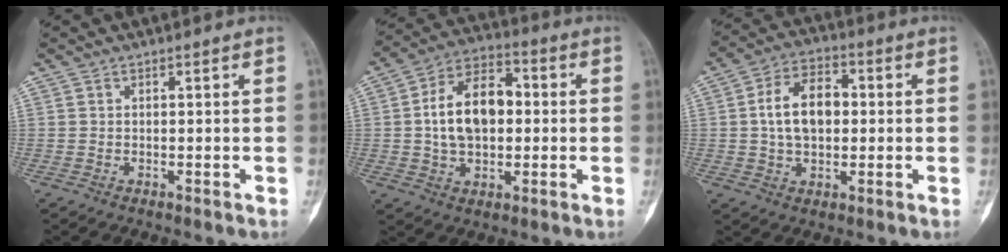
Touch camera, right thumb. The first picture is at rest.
{"total": 14.1, "force": [0.6, 8.9, 10.9], "torque": [-0.165, 0.023, 0.004]}
{"total": 10.8, "force": [0.7, 6.9, 8.2], "torque": [-0.128, 0.017, 0.007]}